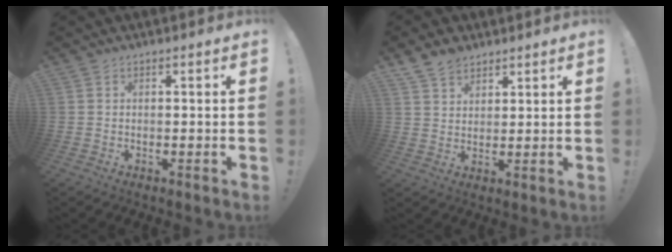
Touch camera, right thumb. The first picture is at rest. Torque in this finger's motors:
{"motor_torque": [-0.11, 0.60, 0.49, 0.48, 0.15]}